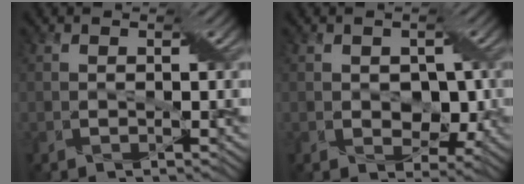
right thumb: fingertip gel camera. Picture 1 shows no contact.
{"total": 4.0, "force": [-0.2, 3.0, 2.6], "torque": [-0.042, -0.009, -0.004]}